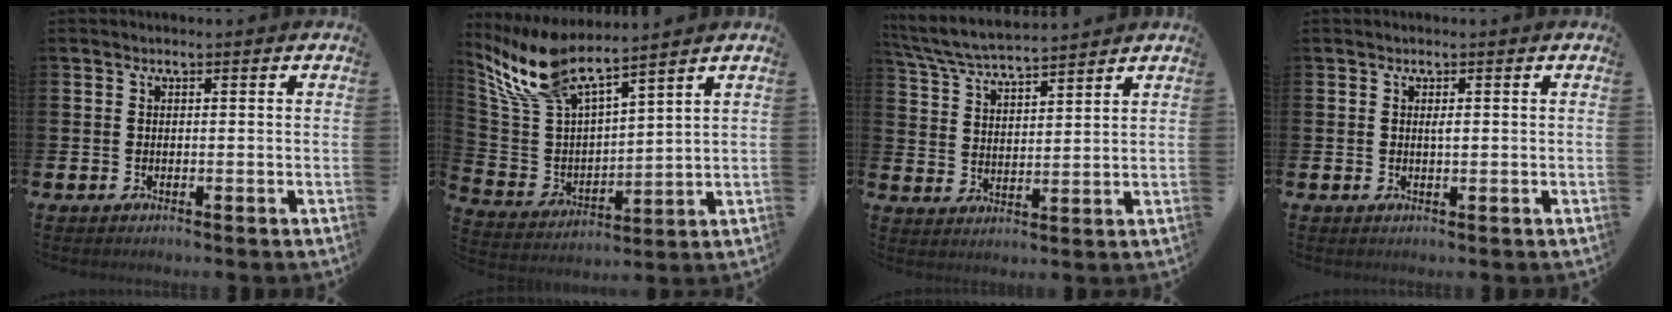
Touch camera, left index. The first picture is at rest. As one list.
[{"total": 10.1, "force": [8.8, 2.5, 4.4], "torque": [-0.122, -0.040, 0.155]}, {"total": 6.1, "force": [5.9, 0.5, 1.3], "torque": [-0.046, -0.033, 0.105]}, {"total": 0.9, "force": [0.3, 0.2, 0.8], "torque": [-0.022, 0.002, 0.006]}]